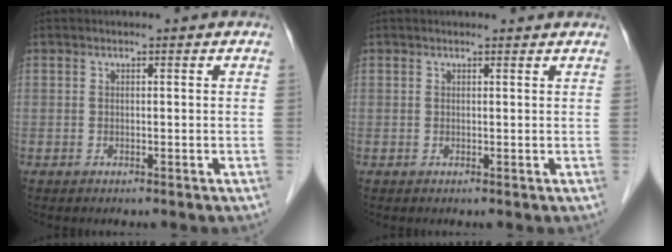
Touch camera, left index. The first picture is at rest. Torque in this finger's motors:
{"motor_torque": [0.39, -0.62, 0.01, 0.01]}